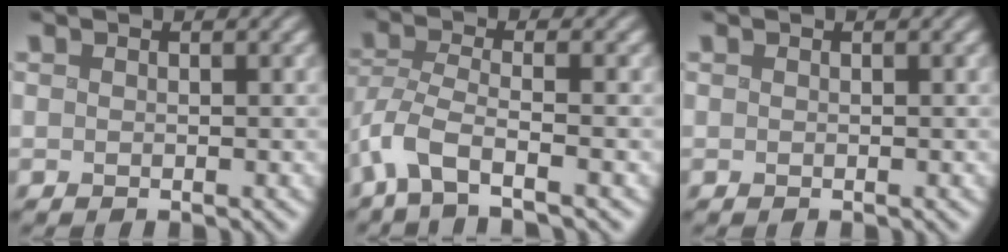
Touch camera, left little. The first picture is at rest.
{"total": 4.3, "force": [-2.9, 0.5, 3.1], "torque": [-0.073, -0.006, -0.071]}
{"total": 0.0}